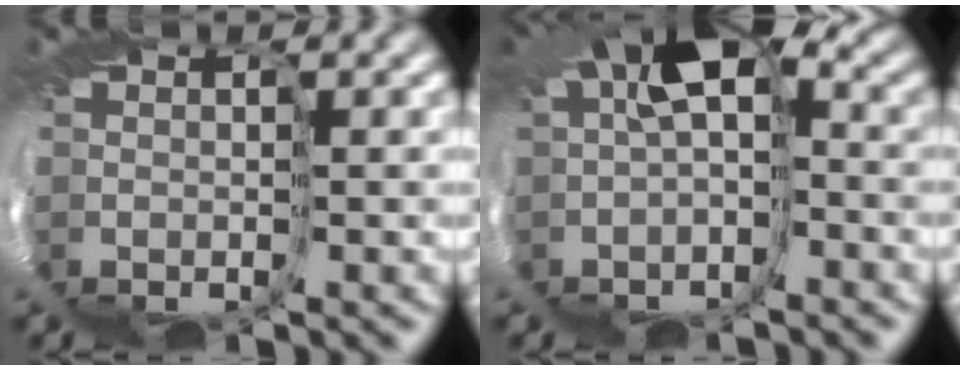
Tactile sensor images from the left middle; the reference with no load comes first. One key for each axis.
{"total": 5.7, "fx": -0.5, "fy": 2.1, "fz": 5.3, "tx": -0.080, "ty": -0.008, "tz": -0.005}